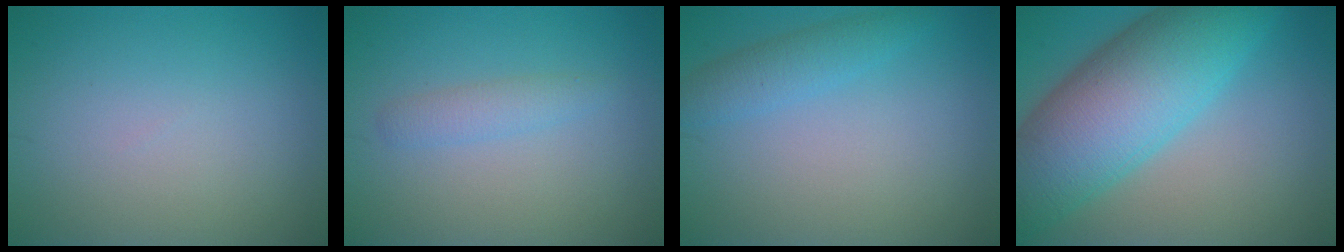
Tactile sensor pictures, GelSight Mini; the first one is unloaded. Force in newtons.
{"total": 1.6, "press": 1.6, "slide": 0.2}
{"total": 2.2, "press": 2.2, "slide": 0.2}
{"total": 11.9, "press": 11.9, "slide": 0.3}